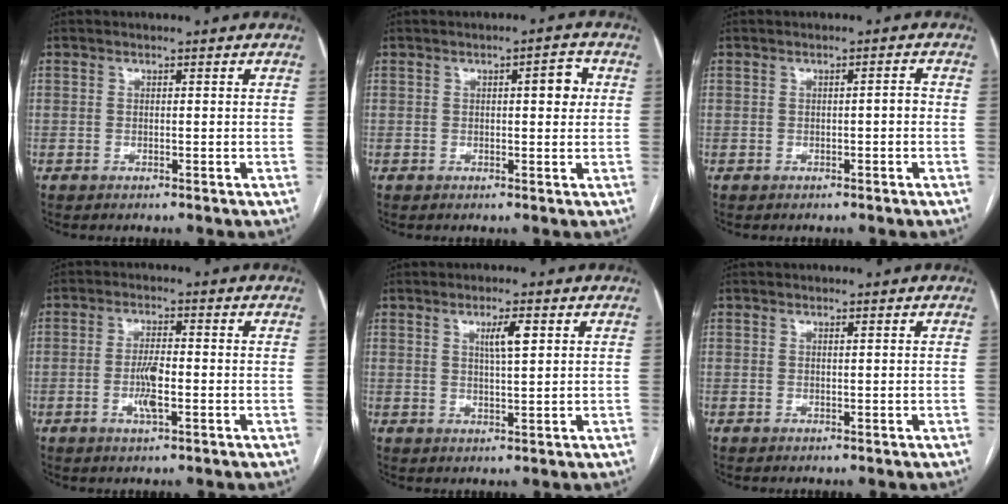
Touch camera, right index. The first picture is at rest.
{"total": 3.4, "force": [0.8, 1.0, 3.2], "torque": [-0.038, 0.007, 0.008]}
{"total": 1.2, "force": [-0.2, 0.2, 1.1], "torque": [-0.015, 0.002, -0.002]}
{"total": 4.5, "force": [-1.2, 0.8, 4.3], "torque": [-0.087, -0.004, -0.021]}
{"total": 3.6, "force": [1.5, 0.2, 3.3], "torque": [-0.055, -0.001, 0.025]}
{"total": 0.0}